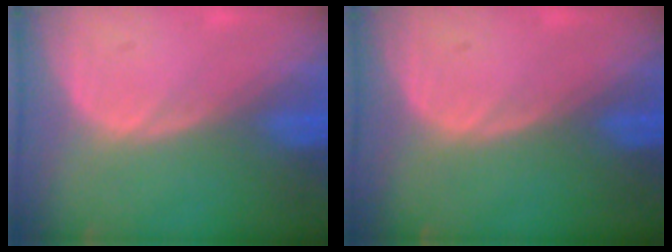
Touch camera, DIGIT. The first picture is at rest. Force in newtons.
{"total": 0.0}